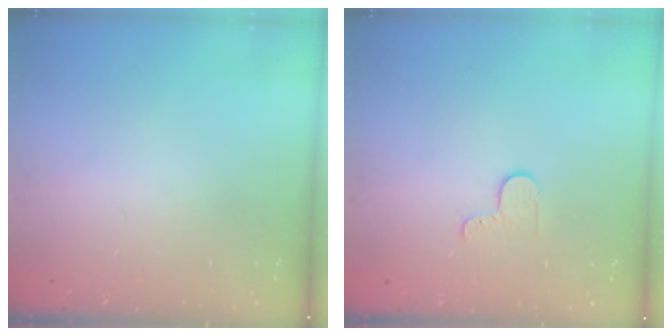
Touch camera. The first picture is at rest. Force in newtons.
{"total": 3.7, "press": 3.6, "slide": 0.3}